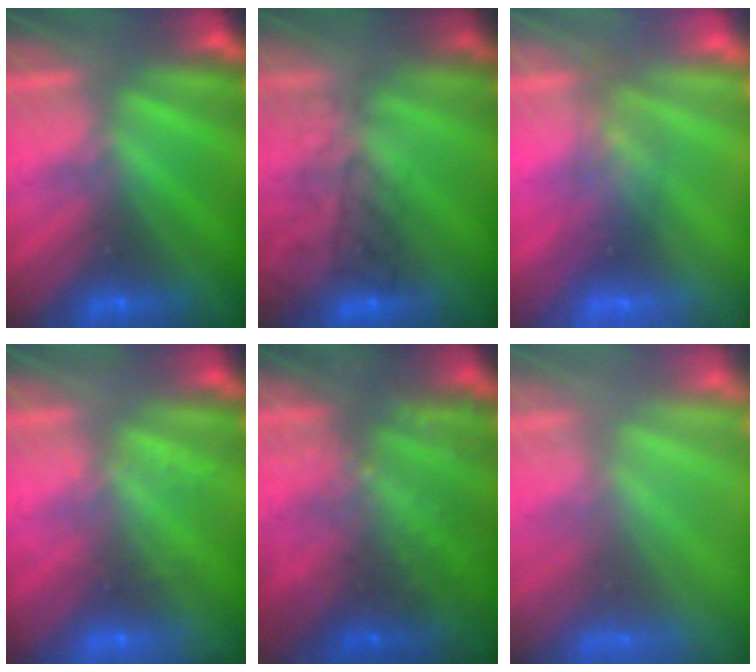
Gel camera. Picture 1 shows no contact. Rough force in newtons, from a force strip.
{"total": 4.2}
{"total": 2.7}
{"total": 2.2}
{"total": 8.8}
{"total": 8.6}